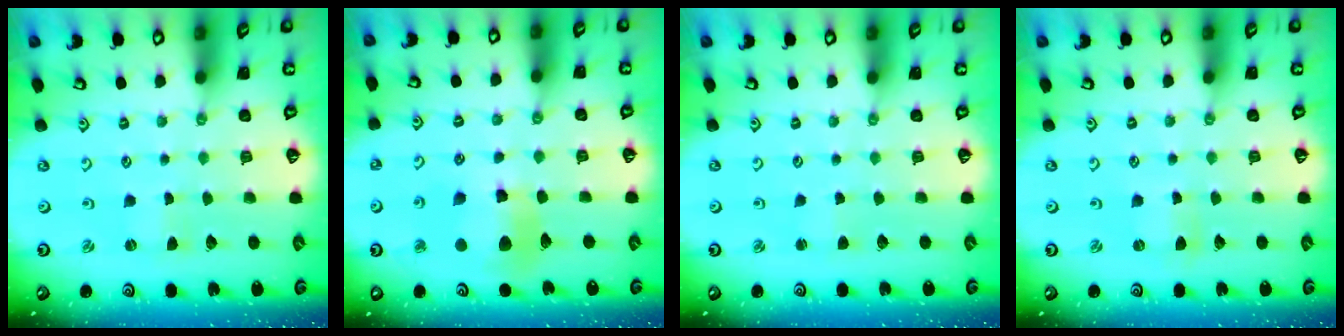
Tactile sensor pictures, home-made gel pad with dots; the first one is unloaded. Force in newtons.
{"total": 11.2, "press": 11.1, "slide": 1.5}
{"total": 1.8, "press": 1.8, "slide": 0.2}
{"total": 0.8, "press": 0.8, "slide": 0.1}